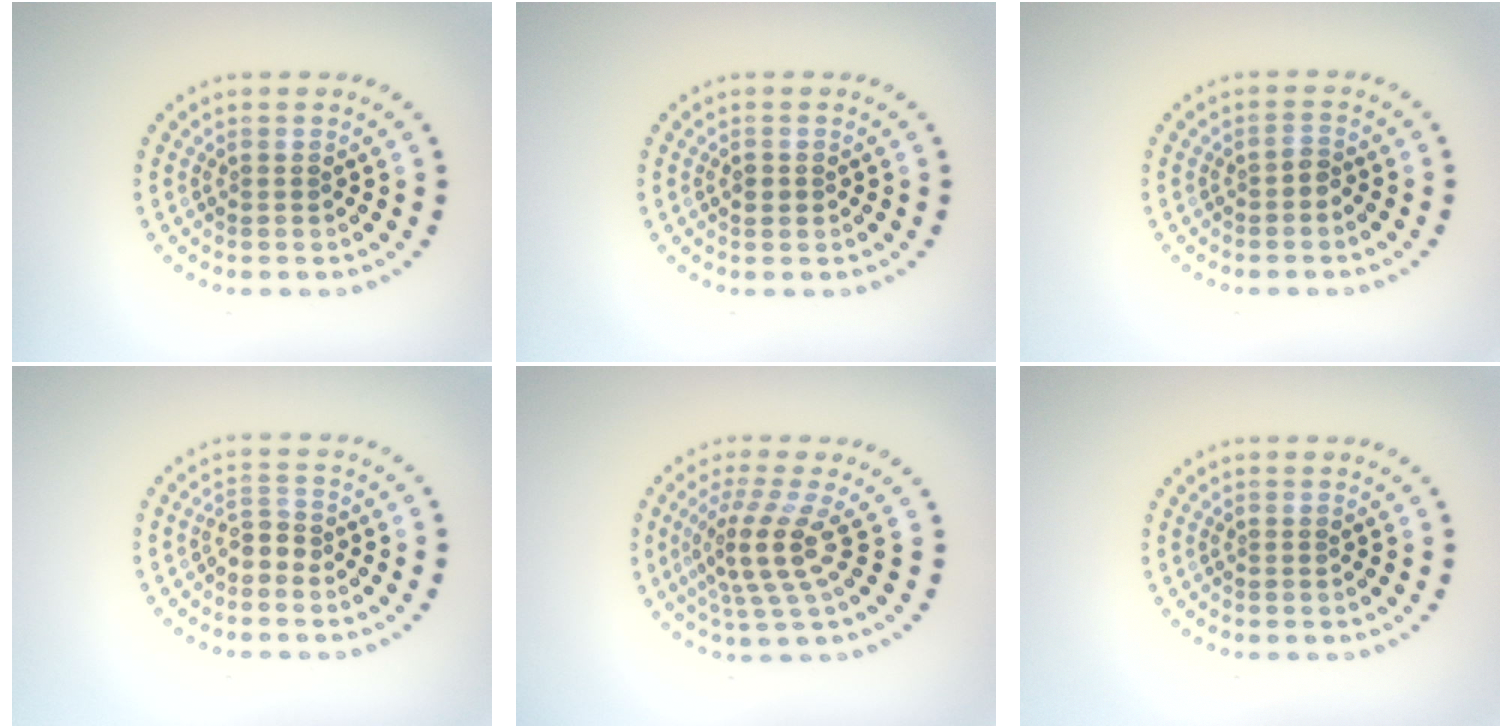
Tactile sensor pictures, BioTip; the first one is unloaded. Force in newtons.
{"total": 1.3, "press": 1.3, "slide": 0.2}
{"total": 1.0, "press": 0.8, "slide": 0.6}
{"total": 1.7, "press": 1.5, "slide": 0.9}
{"total": 4.1, "press": 2.8, "slide": 2.9}
{"total": 0.0}